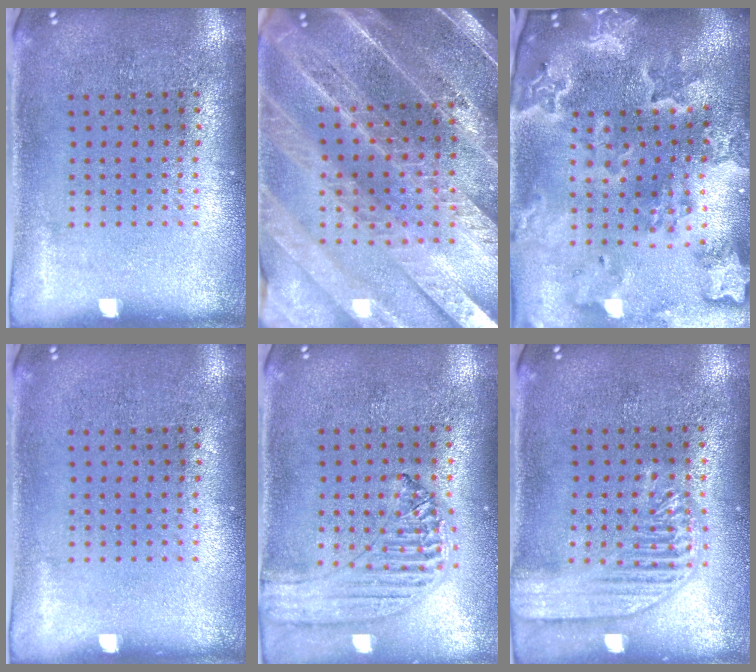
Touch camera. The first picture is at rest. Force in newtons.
{"total": 5.1, "press": 4.4, "slide": 2.6}
{"total": 4.1, "press": 3.5, "slide": 2.2}
{"total": 0.0}
{"total": 1.2, "press": 1.2, "slide": 0.2}
{"total": 1.9, "press": 1.9, "slide": 0.2}